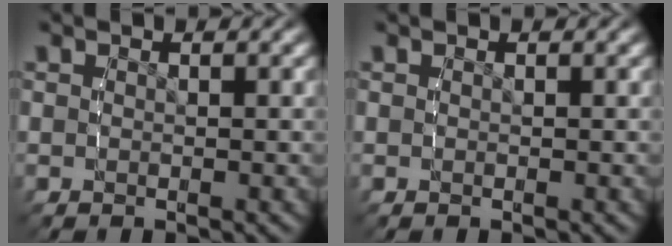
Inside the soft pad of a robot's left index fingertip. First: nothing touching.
{"total": 0.0}